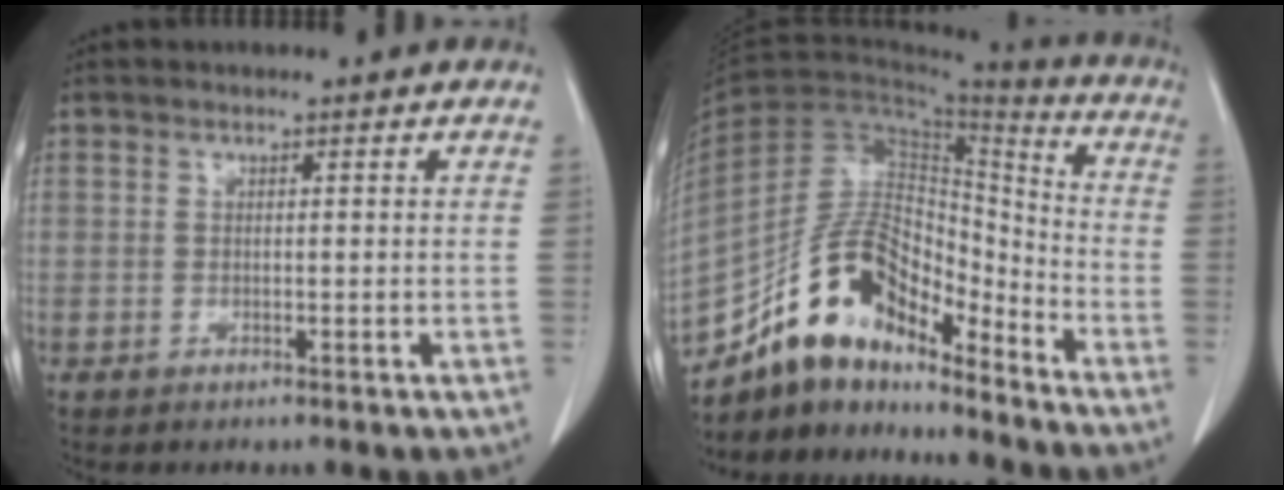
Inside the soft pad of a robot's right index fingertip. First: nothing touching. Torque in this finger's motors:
{"motor_torque": [-0.02, -0.04, -0.02, -0.04]}